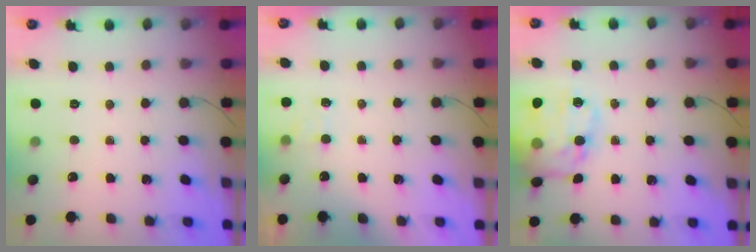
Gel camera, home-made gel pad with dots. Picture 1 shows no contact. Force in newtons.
{"total": 4.0, "press": 3.8, "slide": 1.2}
{"total": 16.6, "press": 16.5, "slide": 1.6}